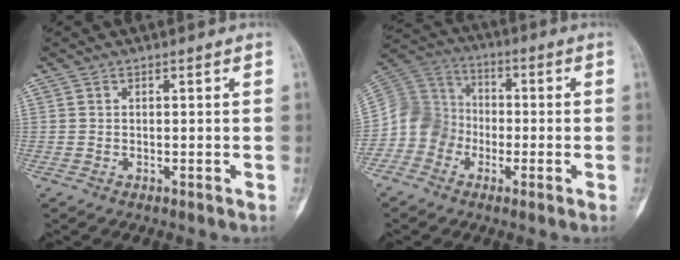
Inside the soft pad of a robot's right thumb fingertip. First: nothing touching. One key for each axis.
{"total": 10.6, "fx": -4.1, "fy": 9.4, "fz": 2.6, "tx": -0.023, "ty": 0.059, "tz": -0.085}